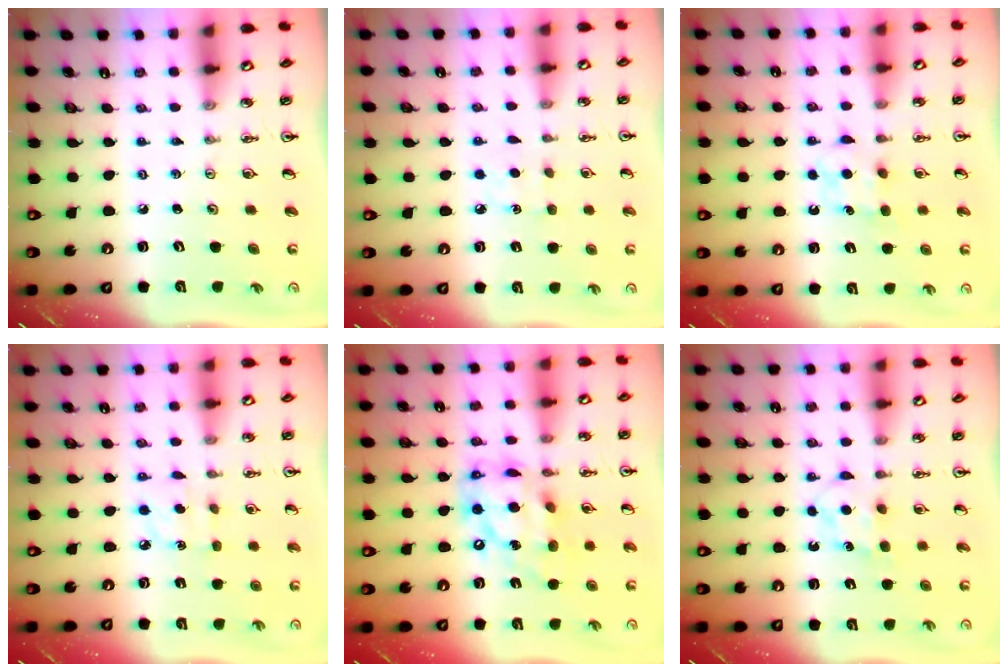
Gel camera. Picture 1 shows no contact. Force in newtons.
{"total": 4.5, "press": 4.4, "slide": 0.5}
{"total": 5.8, "press": 5.8, "slide": 0.8}
{"total": 5.5, "press": 5.4, "slide": 0.6}
{"total": 15.5, "press": 15.4, "slide": 1.3}
{"total": 5.3, "press": 5.2, "slide": 0.6}